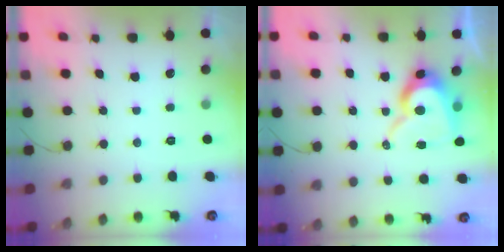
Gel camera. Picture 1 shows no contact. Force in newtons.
{"total": 12.7, "press": 12.7, "slide": 0.9}